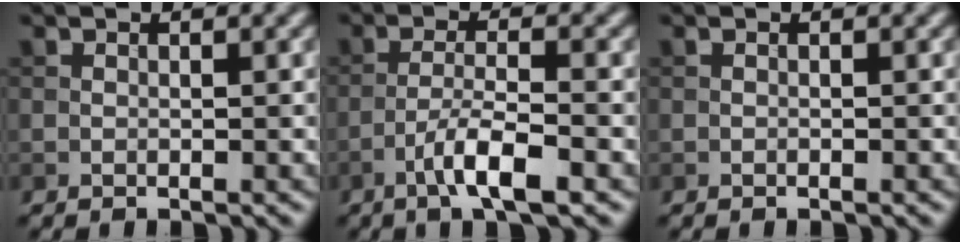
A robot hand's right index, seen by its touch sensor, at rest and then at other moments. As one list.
[{"total": 4.6, "force": [-2.4, 0.8, 3.8], "torque": [-0.071, 0.007, -0.049]}, {"total": 0.0}]